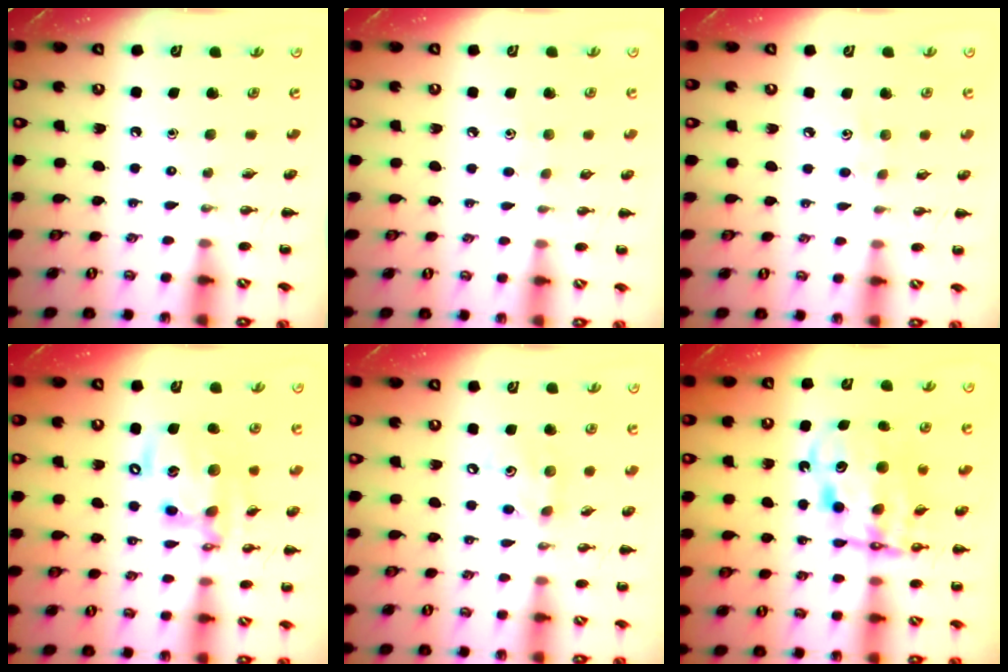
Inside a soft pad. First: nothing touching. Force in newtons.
{"total": 3.7, "press": 3.6, "slide": 1.0}
{"total": 4.5, "press": 4.4, "slide": 1.1}
{"total": 13.7, "press": 13.3, "slide": 3.4}
{"total": 6.0, "press": 5.9, "slide": 0.8}
{"total": 11.4, "press": 10.9, "slide": 3.2}